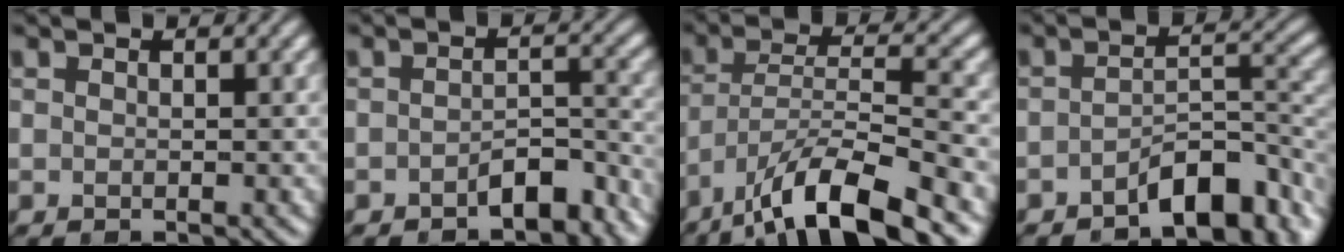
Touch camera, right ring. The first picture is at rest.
{"total": 3.5, "force": [-2.4, 1.5, 2.1], "torque": [-0.029, 0.011, -0.037]}
{"total": 9.6, "force": [-6.6, 2.2, 6.7], "torque": [-0.112, 0.007, -0.123]}
{"total": 6.5, "force": [-4.3, 2.5, 4.1], "torque": [-0.049, 0.009, -0.071]}